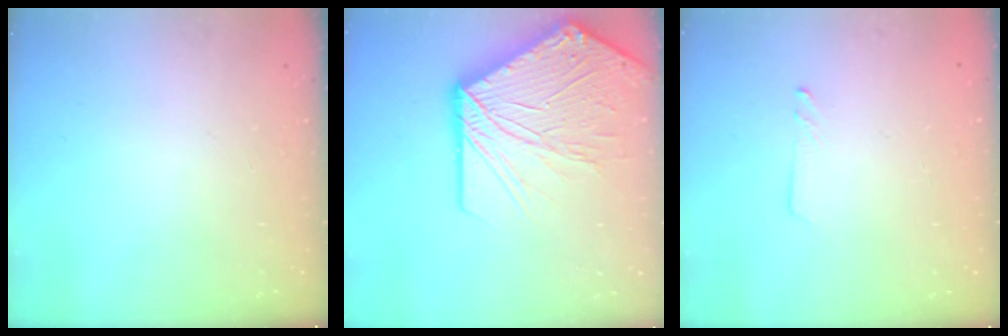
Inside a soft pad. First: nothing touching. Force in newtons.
{"total": 25.7, "press": 25.5, "slide": 3.5}
{"total": 1.6, "press": 1.6, "slide": 0.1}